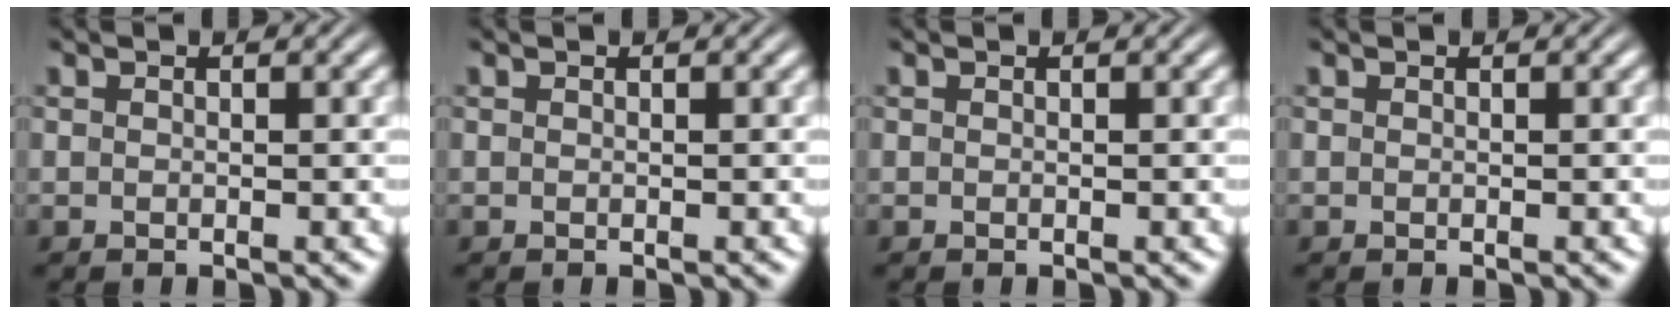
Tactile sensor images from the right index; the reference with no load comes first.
{"total": 0.0}
{"total": 0.0}
{"total": 0.0}